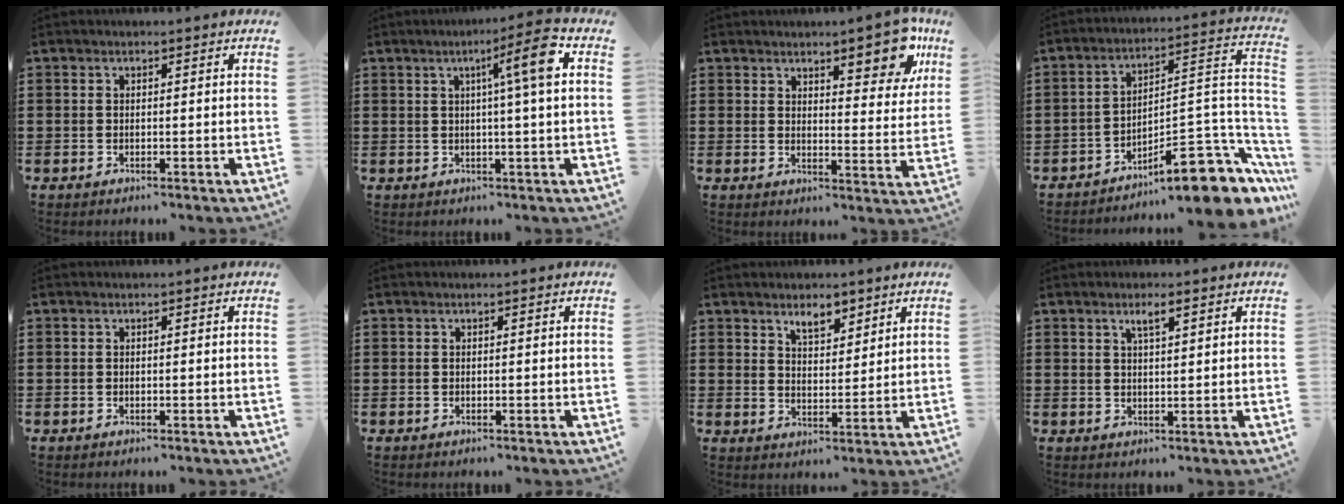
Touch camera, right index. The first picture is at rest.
{"total": 7.4, "force": [1.9, -0.1, 7.1], "torque": [-0.116, -0.007, 0.019]}
{"total": 8.9, "force": [6.3, 2.7, 5.7], "torque": [-0.085, -0.018, 0.106]}
{"total": 12.1, "force": [-8.7, 3.4, 7.7], "torque": [-0.091, 0.022, -0.156]}
{"total": 0.0}
{"total": 0.0}
{"total": 4.2, "force": [3.3, 1.7, 1.9], "torque": [-0.029, -0.001, 0.057]}
{"total": 2.4, "force": [1.3, 0.4, 1.9], "torque": [-0.040, 0.003, 0.020]}